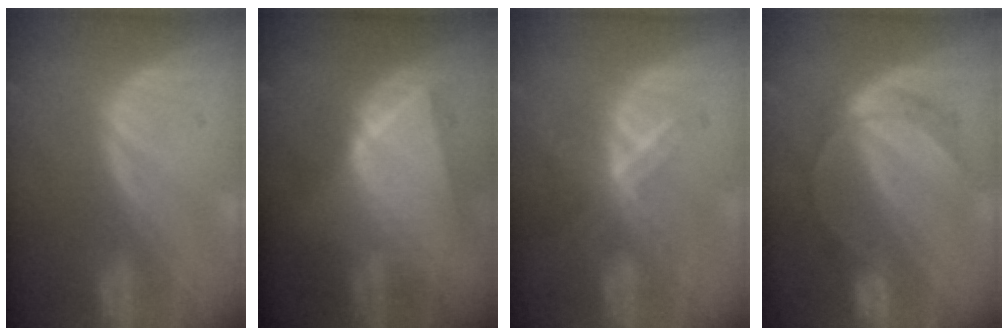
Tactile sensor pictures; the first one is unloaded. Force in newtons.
{"total": 9.0, "press": 8.0, "slide": 4.2}
{"total": 5.7, "press": 5.0, "slide": 2.8}
{"total": 4.9, "press": 4.9, "slide": 0.2}